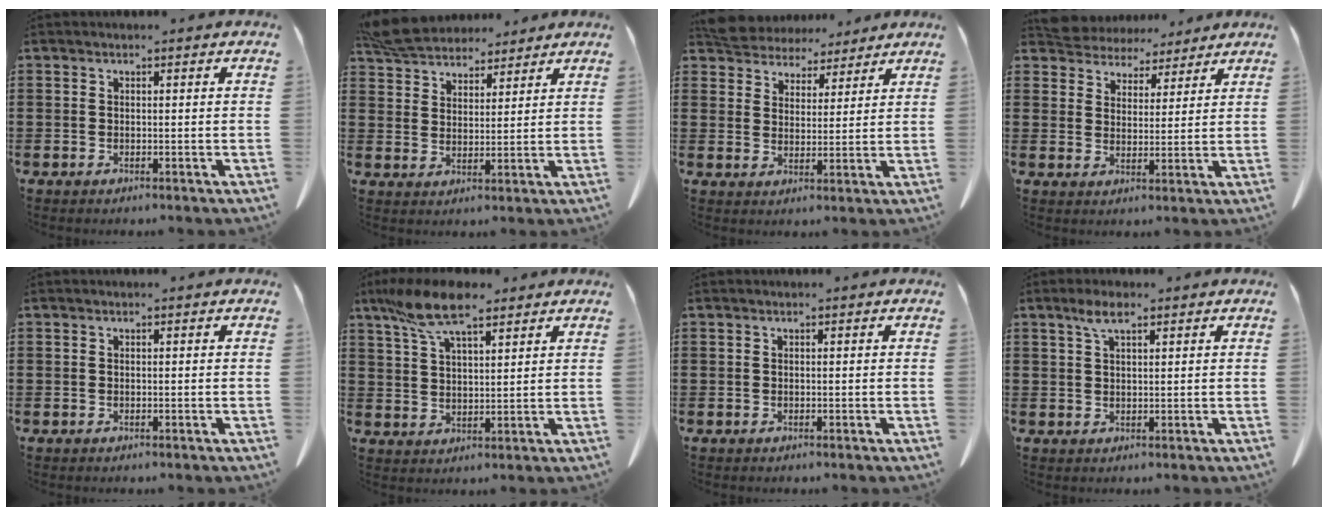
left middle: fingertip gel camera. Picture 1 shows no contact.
{"total": 7.2, "force": [6.7, 2.0, 1.7], "torque": [-0.060, -0.017, 0.129]}
{"total": 5.9, "force": [5.6, 1.7, 0.3], "torque": [-0.035, -0.024, 0.104]}
{"total": 5.0, "force": [4.7, 1.5, -0.3], "torque": [-0.020, -0.023, 0.088]}
{"total": 0.0}
{"total": 9.7, "force": [6.8, 2.9, 6.3], "torque": [-0.138, -0.008, 0.127]}
{"total": 0.0}
{"total": 3.5, "force": [2.0, 1.0, 2.7], "torque": [-0.058, 0.003, 0.035]}